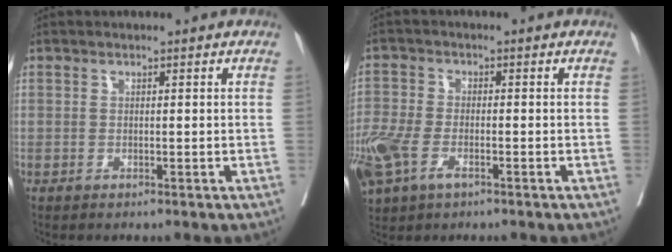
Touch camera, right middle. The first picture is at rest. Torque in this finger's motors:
{"motor_torque": [1.61, -0.52, 0.61, 0.21]}